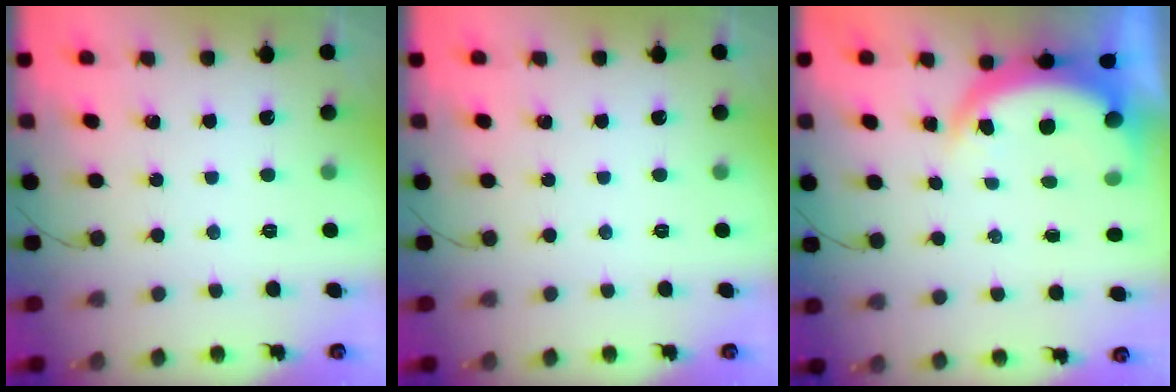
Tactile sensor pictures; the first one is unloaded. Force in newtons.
{"total": 0.0}
{"total": 6.4, "press": 6.3, "slide": 0.9}